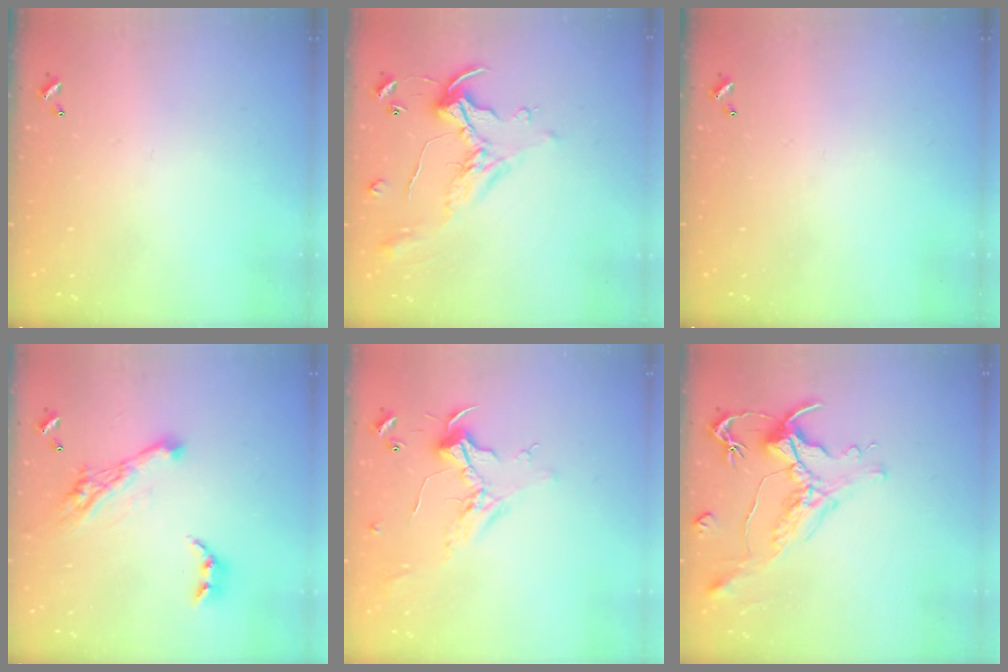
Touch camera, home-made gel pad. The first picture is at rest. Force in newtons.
{"total": 1.1, "press": 0.8, "slide": 0.8}
{"total": 0.0}
{"total": 10.4, "press": 10.3, "slide": 0.9}
{"total": 0.9, "press": 0.8, "slide": 0.4}
{"total": 1.8, "press": 1.3, "slide": 1.2}